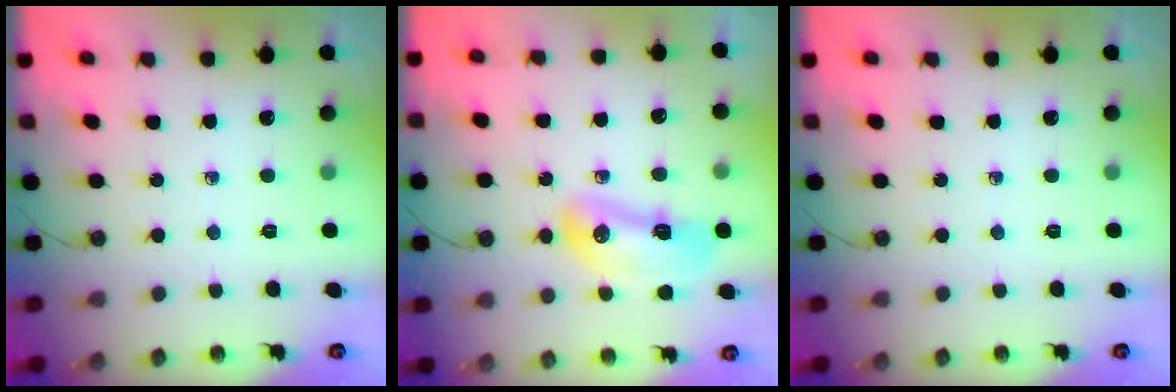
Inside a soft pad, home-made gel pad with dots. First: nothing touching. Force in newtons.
{"total": 20.1, "press": 14.2, "slide": 14.3}
{"total": 0.0}